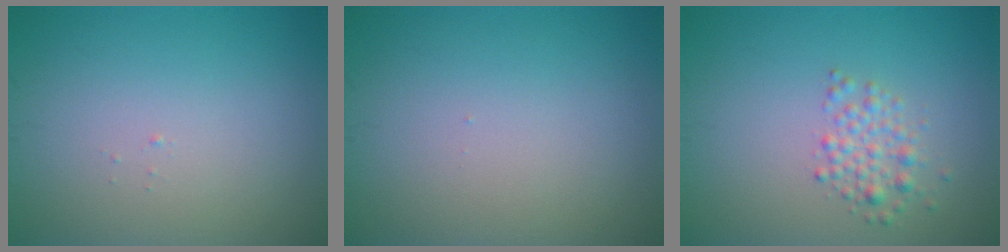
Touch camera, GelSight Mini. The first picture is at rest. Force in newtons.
{"total": 0.0}
{"total": 2.1, "press": 2.1, "slide": 0.0}